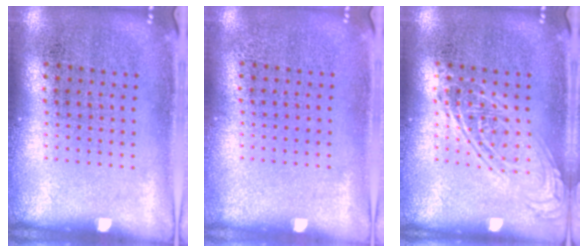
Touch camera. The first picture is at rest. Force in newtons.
{"total": 0.0}
{"total": 2.6, "press": 2.6, "slide": 0.3}